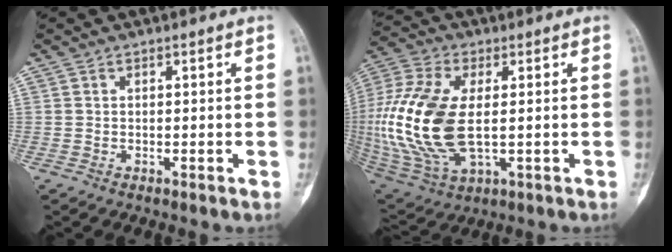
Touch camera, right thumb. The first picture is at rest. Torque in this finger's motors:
{"motor_torque": [2.23, 1.66, 1.37, -1.40, 0.35]}